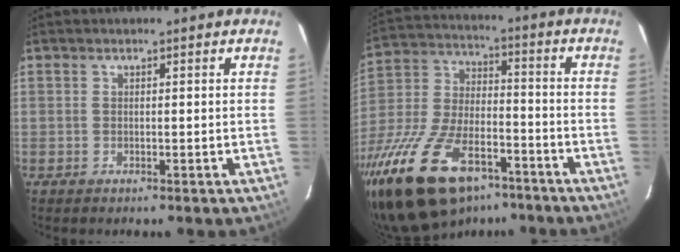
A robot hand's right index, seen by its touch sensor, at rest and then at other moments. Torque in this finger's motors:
{"motor_torque": [1.84, -0.29, 0.71, 0.21]}